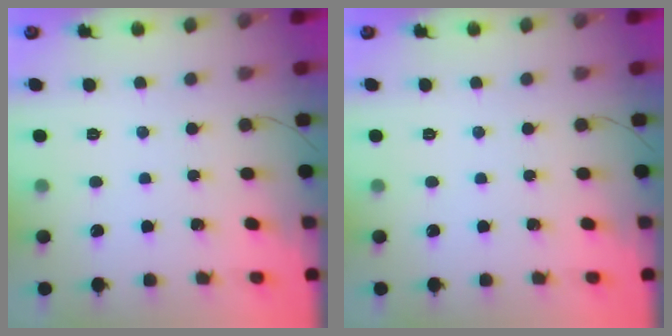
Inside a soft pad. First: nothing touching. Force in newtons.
{"total": 0.0}